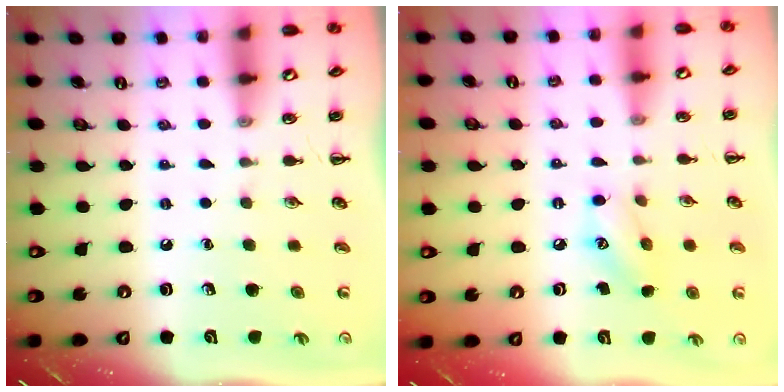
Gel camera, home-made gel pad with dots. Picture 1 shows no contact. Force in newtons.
{"total": 8.2, "press": 8.2, "slide": 0.7}